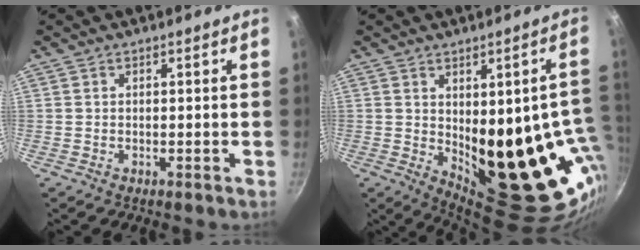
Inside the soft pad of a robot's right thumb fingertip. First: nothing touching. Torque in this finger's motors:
{"motor_torque": [2.37, 2.64, 2.17, -0.61, 0.55]}